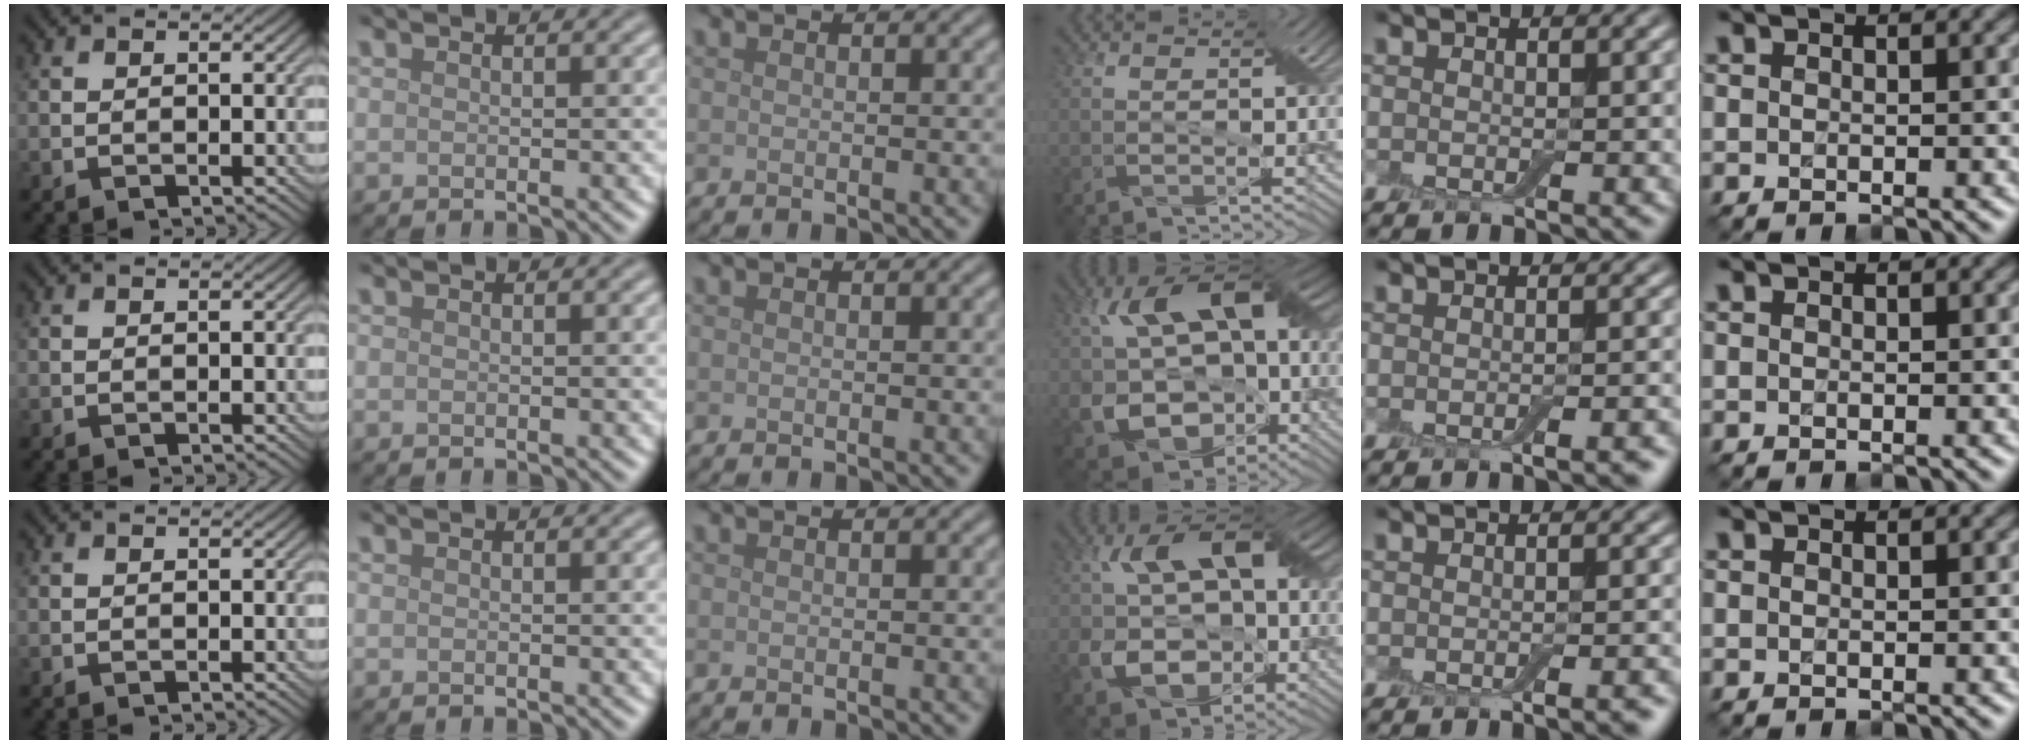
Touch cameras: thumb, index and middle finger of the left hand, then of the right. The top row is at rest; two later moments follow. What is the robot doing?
{"motion": "extract", "object": "backpack"}